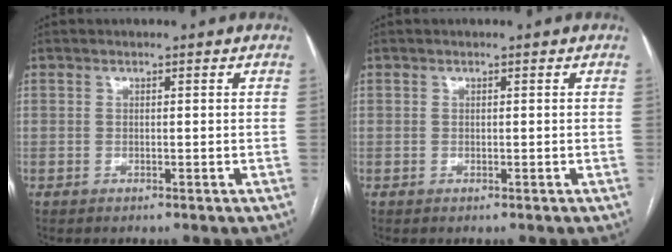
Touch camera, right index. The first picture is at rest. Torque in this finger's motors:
{"motor_torque": [0.01, -0.02, 0.00, 0.01]}